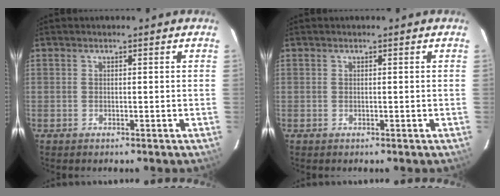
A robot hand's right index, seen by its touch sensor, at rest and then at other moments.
{"total": 0.0}